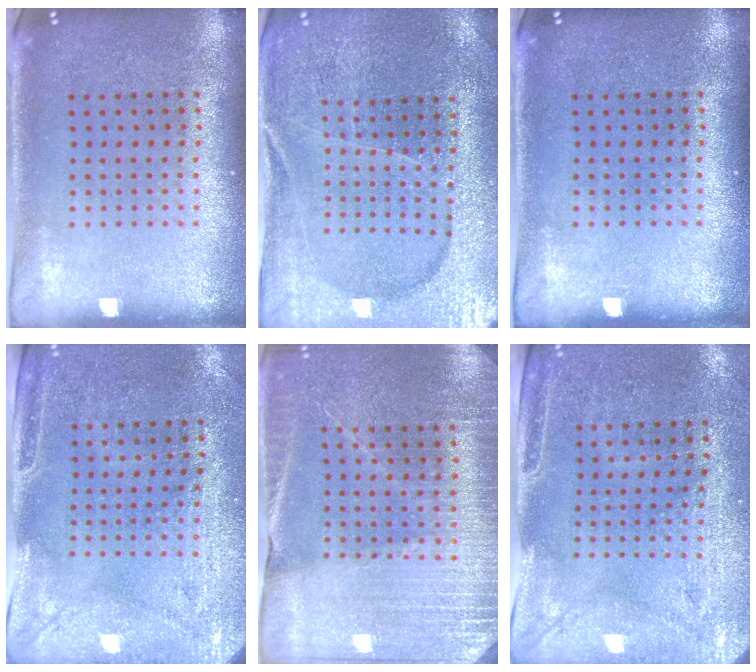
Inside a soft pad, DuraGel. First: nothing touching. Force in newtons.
{"total": 3.1, "press": 3.1, "slide": 0.3}
{"total": 0.0}
{"total": 3.0, "press": 2.4, "slide": 1.7}
{"total": 3.1, "press": 3.1, "slide": 0.4}
{"total": 3.0, "press": 2.5, "slide": 1.6}